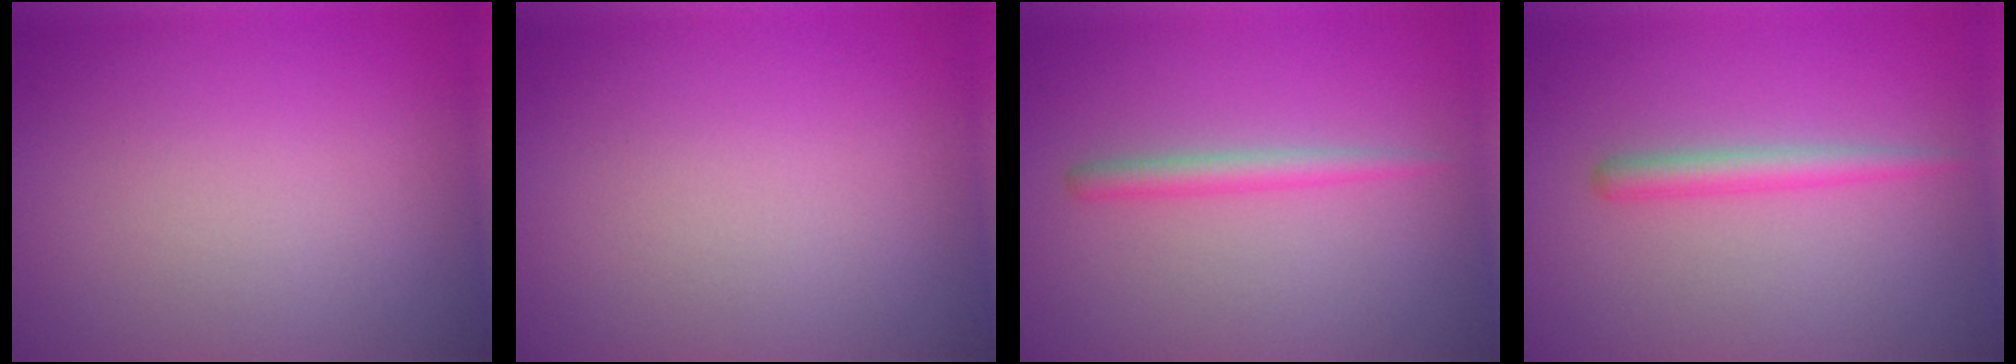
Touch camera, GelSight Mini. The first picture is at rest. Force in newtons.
{"total": 0.0}
{"total": 1.7, "press": 1.7, "slide": 0.2}
{"total": 1.9, "press": 1.9, "slide": 0.0}